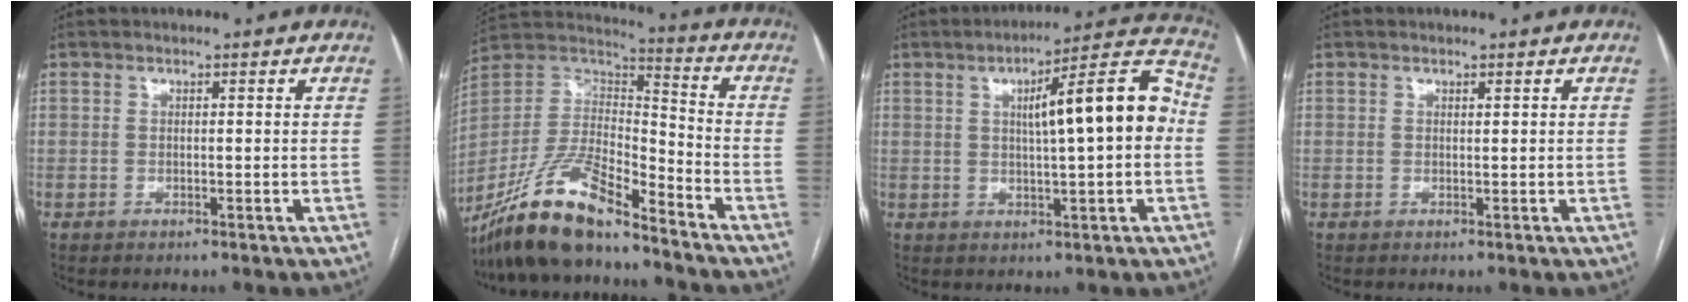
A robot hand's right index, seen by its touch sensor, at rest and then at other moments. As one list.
[{"total": 16.8, "force": [-13.4, 3.7, 9.5], "torque": [-0.192, 0.003, -0.248]}, {"total": 13.2, "force": [1.3, 1.6, 13.0], "torque": [-0.181, 0.036, 0.016]}, {"total": 0.0}]